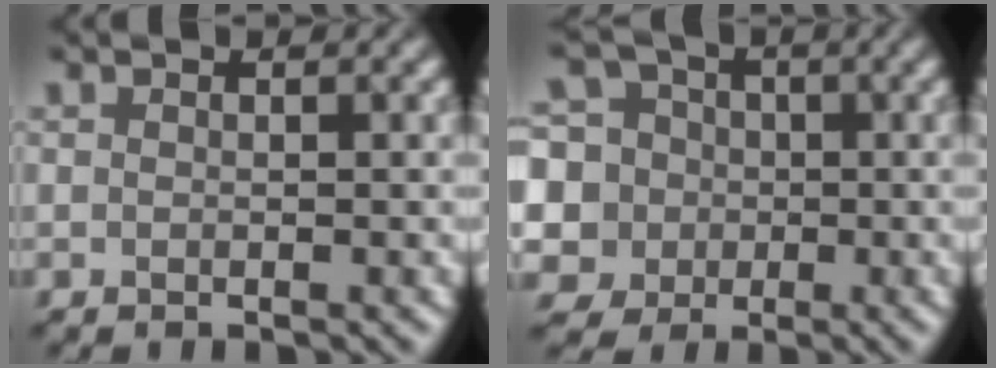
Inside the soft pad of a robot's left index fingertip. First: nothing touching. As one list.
[{"total": 9.2, "force": [1.6, 8.2, 3.9], "torque": [-0.091, 0.035, -0.007]}]